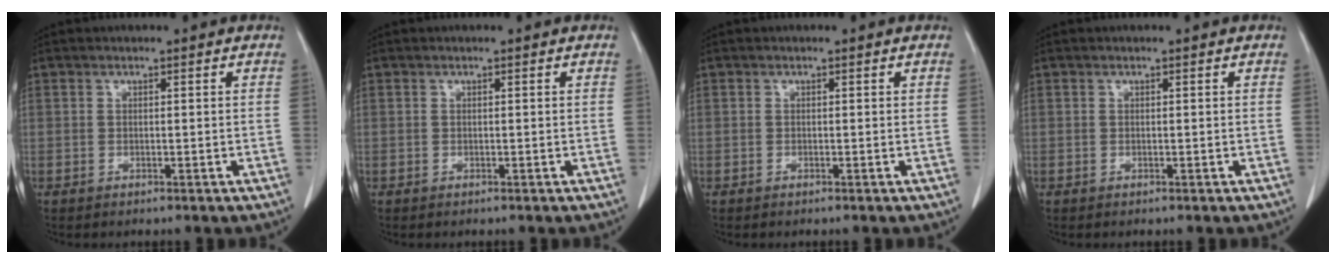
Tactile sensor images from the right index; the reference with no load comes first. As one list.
[{"total": 0.0}, {"total": 0.0}, {"total": 0.0}]